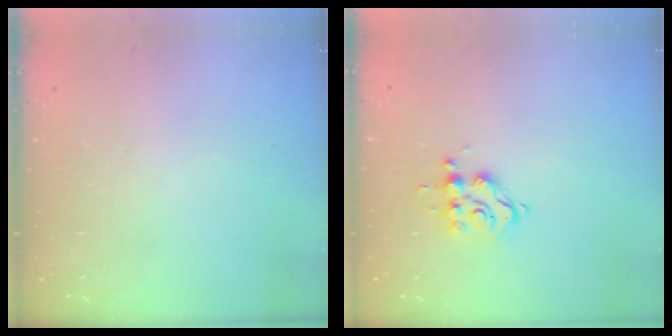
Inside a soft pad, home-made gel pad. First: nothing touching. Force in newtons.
{"total": 8.0, "press": 7.9, "slide": 0.7}